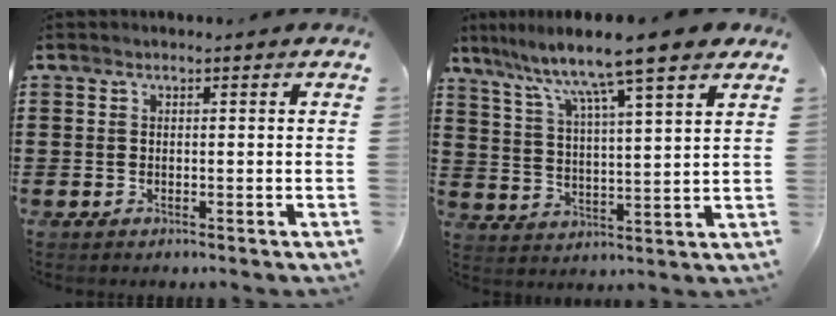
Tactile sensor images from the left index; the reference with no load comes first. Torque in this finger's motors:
{"motor_torque": [1.81, -0.33, 1.05, 0.21]}